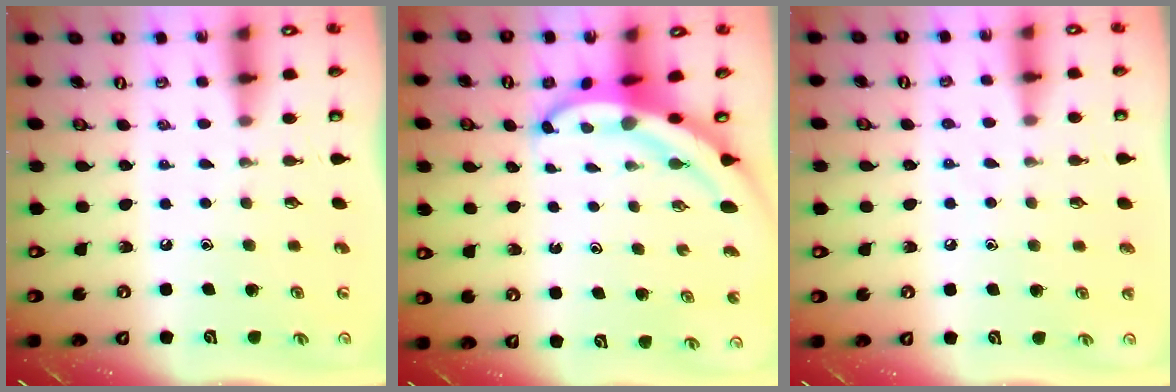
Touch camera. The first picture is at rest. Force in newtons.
{"total": 5.4, "press": 5.4, "slide": 0.5}
{"total": 6.2, "press": 6.1, "slide": 0.6}